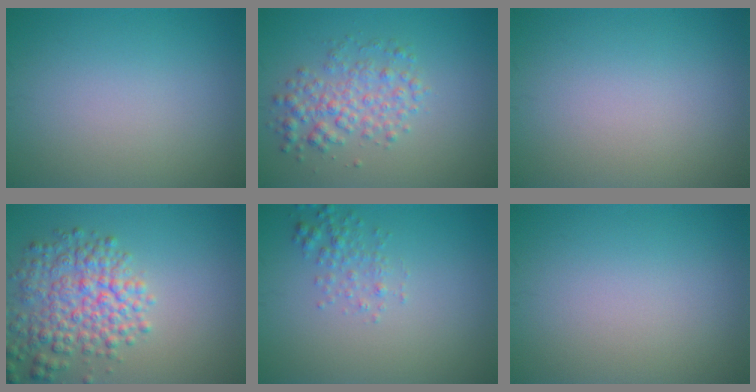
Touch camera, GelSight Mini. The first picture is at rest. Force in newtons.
{"total": 3.4, "press": 3.4, "slide": 0.0}
{"total": 0.0}
{"total": 5.8, "press": 5.8, "slide": 0.3}
{"total": 1.6, "press": 1.6, "slide": 0.1}
{"total": 0.0}